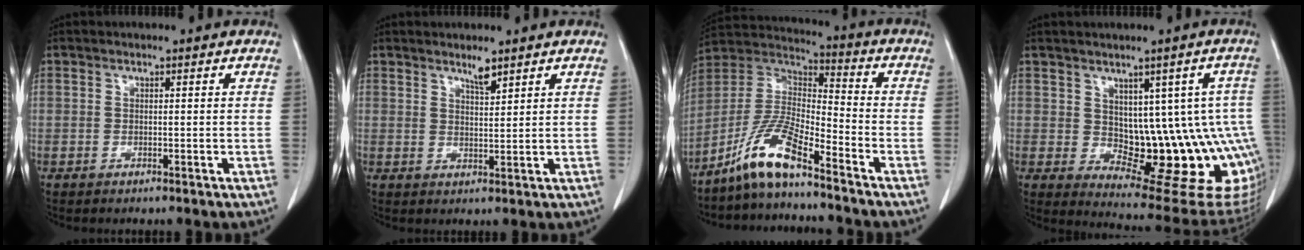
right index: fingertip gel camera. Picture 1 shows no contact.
{"total": 2.5, "force": [2.1, 0.3, 1.4], "torque": [-0.029, -0.004, 0.039]}
{"total": 10.8, "force": [-7.9, 1.3, 7.2], "torque": [-0.159, 0.008, -0.156]}
{"total": 15.3, "force": [-0.7, 6.4, 13.9], "torque": [-0.115, 0.019, 0.017]}